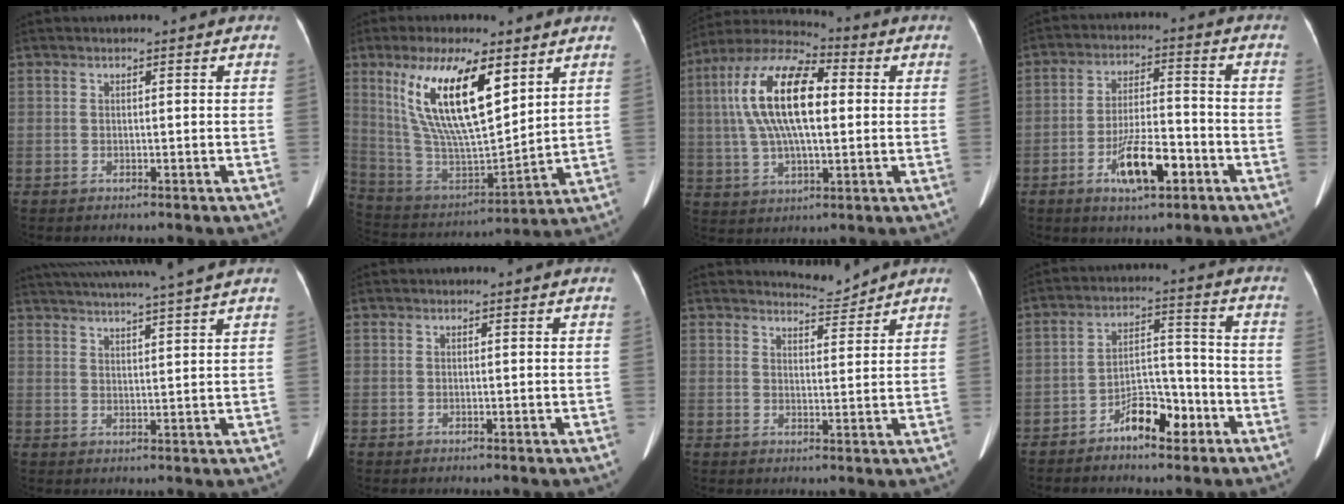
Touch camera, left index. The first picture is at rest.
{"total": 17.2, "force": [7.9, 4.4, 14.7], "torque": [-0.292, 0.003, 0.150]}
{"total": 15.7, "force": [2.1, 5.4, 14.6], "torque": [-0.299, 0.031, 0.032]}
{"total": 9.4, "force": [-4.6, 2.6, 7.8], "torque": [-0.149, 0.001, -0.076]}
{"total": 14.1, "force": [12.5, -1.0, 6.5], "torque": [-0.115, 0.010, 0.175]}
{"total": 0.0}
{"total": 3.1, "force": [3.1, -0.4, -0.5], "torque": [0.001, -0.014, 0.053]}
{"total": 7.7, "force": [-5.0, 3.2, 4.9], "torque": [-0.083, 0.025, -0.083]}